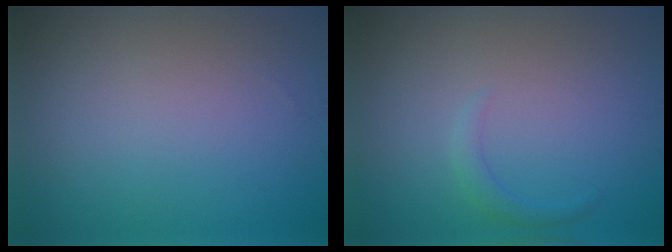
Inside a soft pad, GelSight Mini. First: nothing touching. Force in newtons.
{"total": 1.2, "press": 1.2, "slide": 0.1}